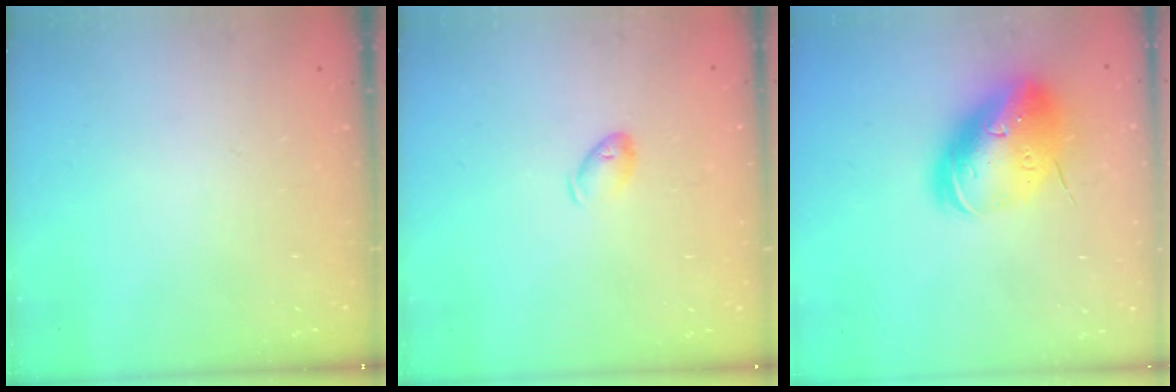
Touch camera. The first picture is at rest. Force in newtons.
{"total": 6.4, "press": 6.3, "slide": 1.1}
{"total": 21.6, "press": 21.3, "slide": 3.4}